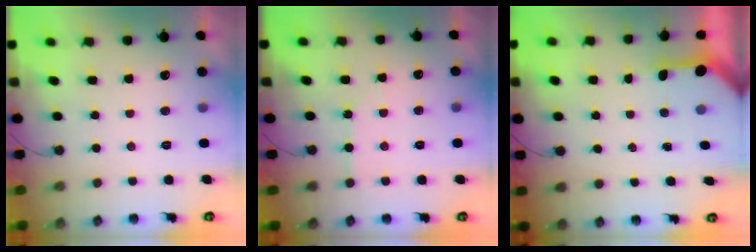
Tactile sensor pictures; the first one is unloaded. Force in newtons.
{"total": 5.2, "press": 5.1, "slide": 0.8}
{"total": 3.4, "press": 3.4, "slide": 0.4}